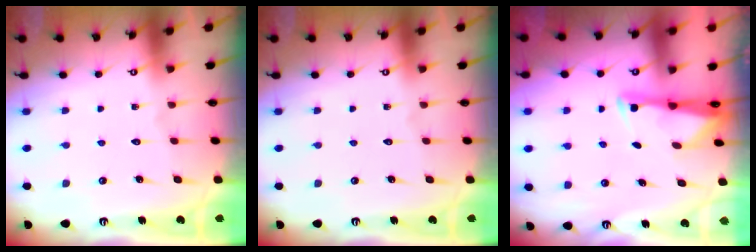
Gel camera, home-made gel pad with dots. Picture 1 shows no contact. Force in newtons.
{"total": 0.0}
{"total": 2.6, "press": 2.6, "slide": 0.4}